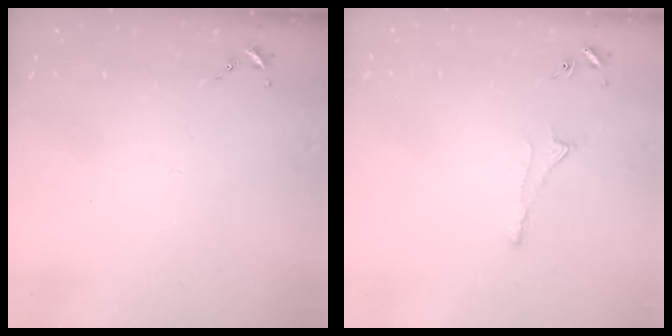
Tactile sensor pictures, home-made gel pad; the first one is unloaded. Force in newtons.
{"total": 3.4, "press": 3.3, "slide": 0.7}